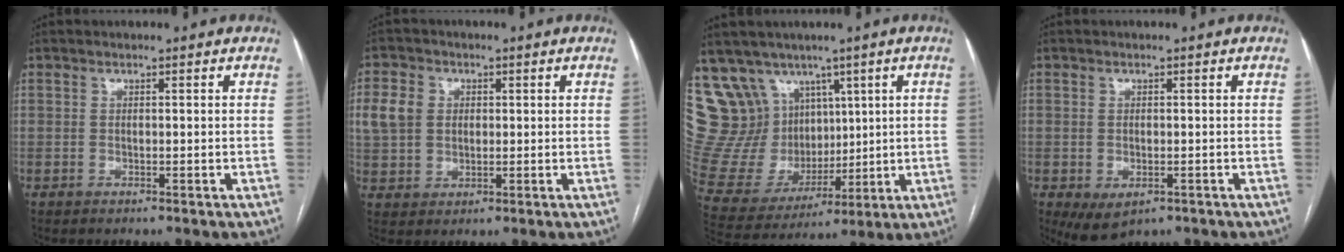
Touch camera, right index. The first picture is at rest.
{"total": 6.4, "force": [1.4, 5.4, 3.2], "torque": [-0.079, 0.015, 0.030]}
{"total": 18.5, "force": [10.0, 14.2, 6.3], "torque": [-0.152, 0.063, 0.221]}
{"total": 4.4, "force": [-1.9, 2.6, 3.1], "torque": [-0.057, -0.008, -0.014]}